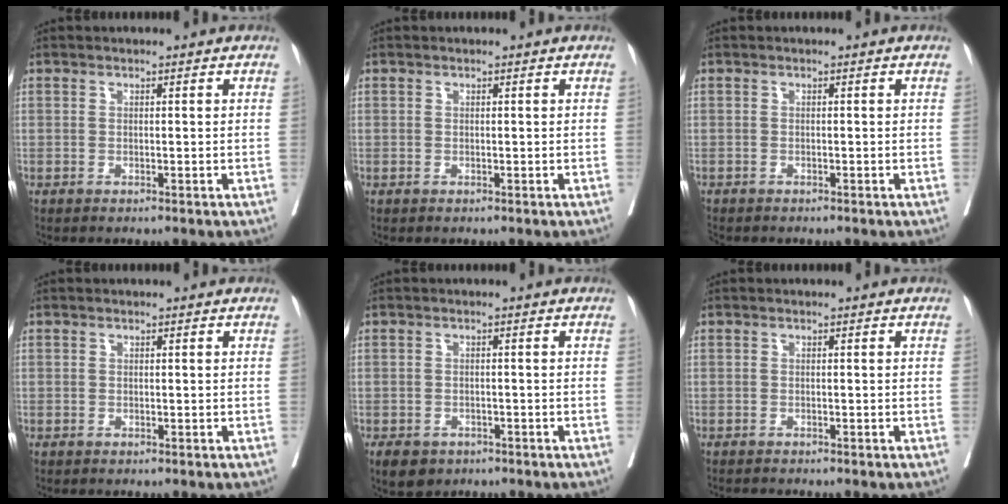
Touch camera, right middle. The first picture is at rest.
{"total": 0.0}
{"total": 2.5, "force": [-2.1, 0.9, 0.8], "torque": [-0.021, -0.006, -0.031]}
{"total": 0.0}
{"total": 5.8, "force": [-3.9, 3.8, 2.0], "torque": [-0.035, -0.003, -0.053]}
{"total": 1.5, "force": [-1.4, -0.2, 0.3], "torque": [-0.007, -0.005, -0.019]}